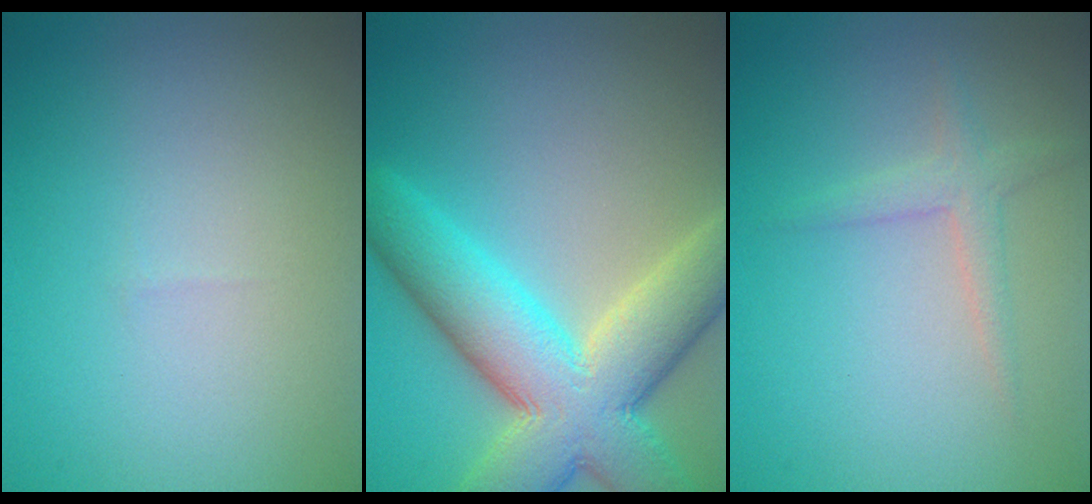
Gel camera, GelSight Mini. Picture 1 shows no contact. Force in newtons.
{"total": 10.8, "press": 10.8, "slide": 0.7}
{"total": 1.8, "press": 1.8, "slide": 0.0}